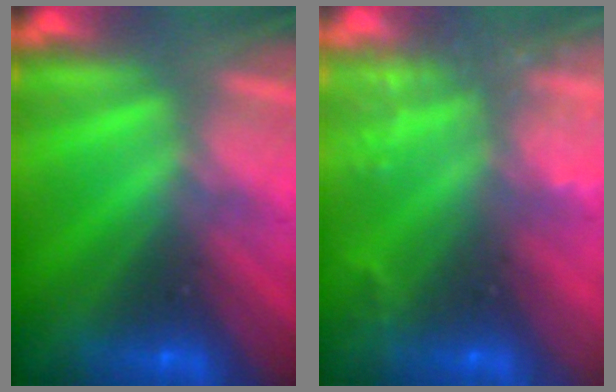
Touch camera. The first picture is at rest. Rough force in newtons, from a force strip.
{"total": 9.8}